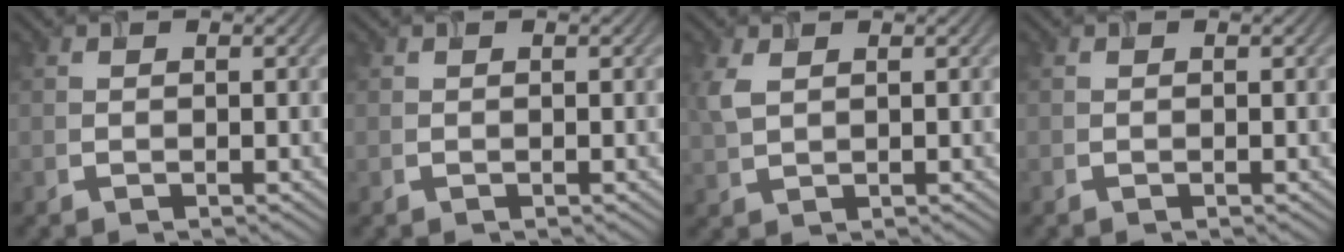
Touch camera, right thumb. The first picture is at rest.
{"total": 0.0}
{"total": 3.0, "force": [1.2, 1.6, 2.2], "torque": [-0.065, 0.004, 0.028]}
{"total": 0.0}